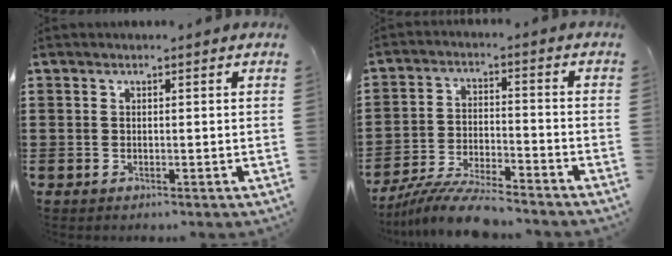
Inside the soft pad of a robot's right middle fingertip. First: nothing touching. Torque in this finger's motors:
{"motor_torque": [1.28, -0.86, 0.23, 0.12]}